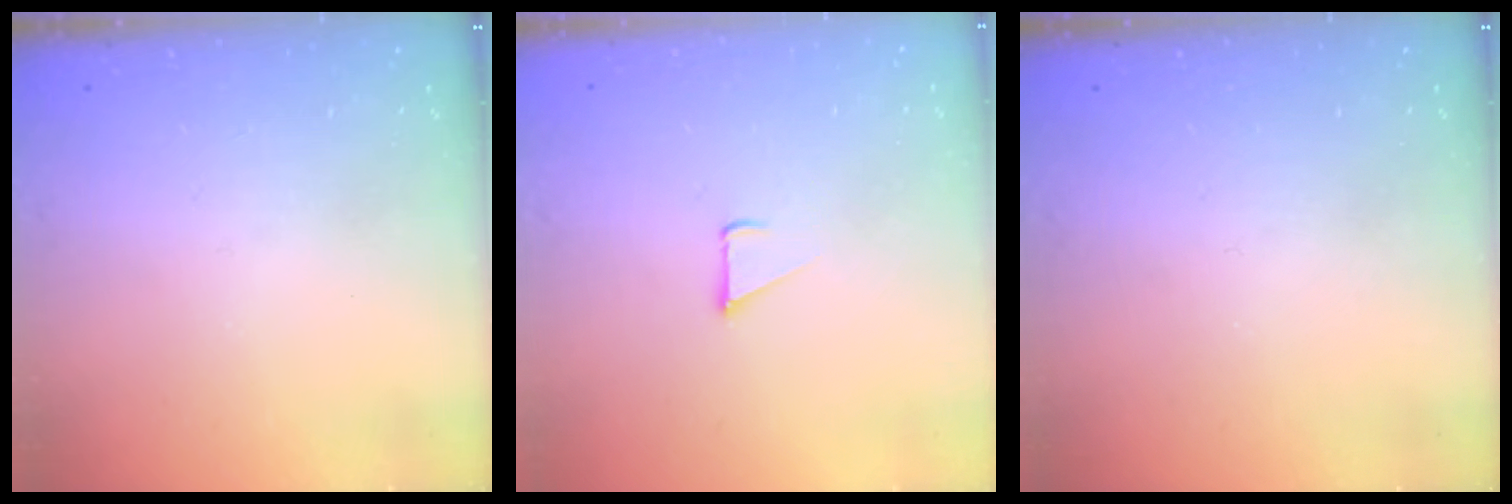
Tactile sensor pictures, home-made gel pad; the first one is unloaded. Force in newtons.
{"total": 2.4, "press": 2.4, "slide": 0.2}
{"total": 0.0}